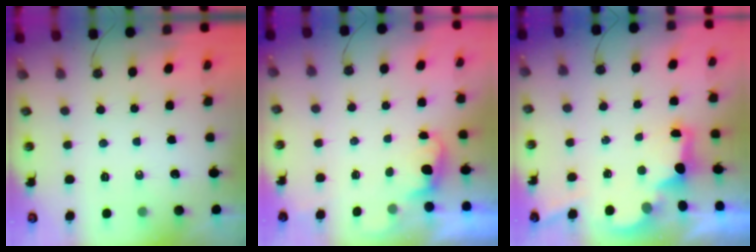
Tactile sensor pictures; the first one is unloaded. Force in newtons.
{"total": 0.8, "press": 0.4, "slide": 0.7}
{"total": 2.6, "press": 2.5, "slide": 0.7}